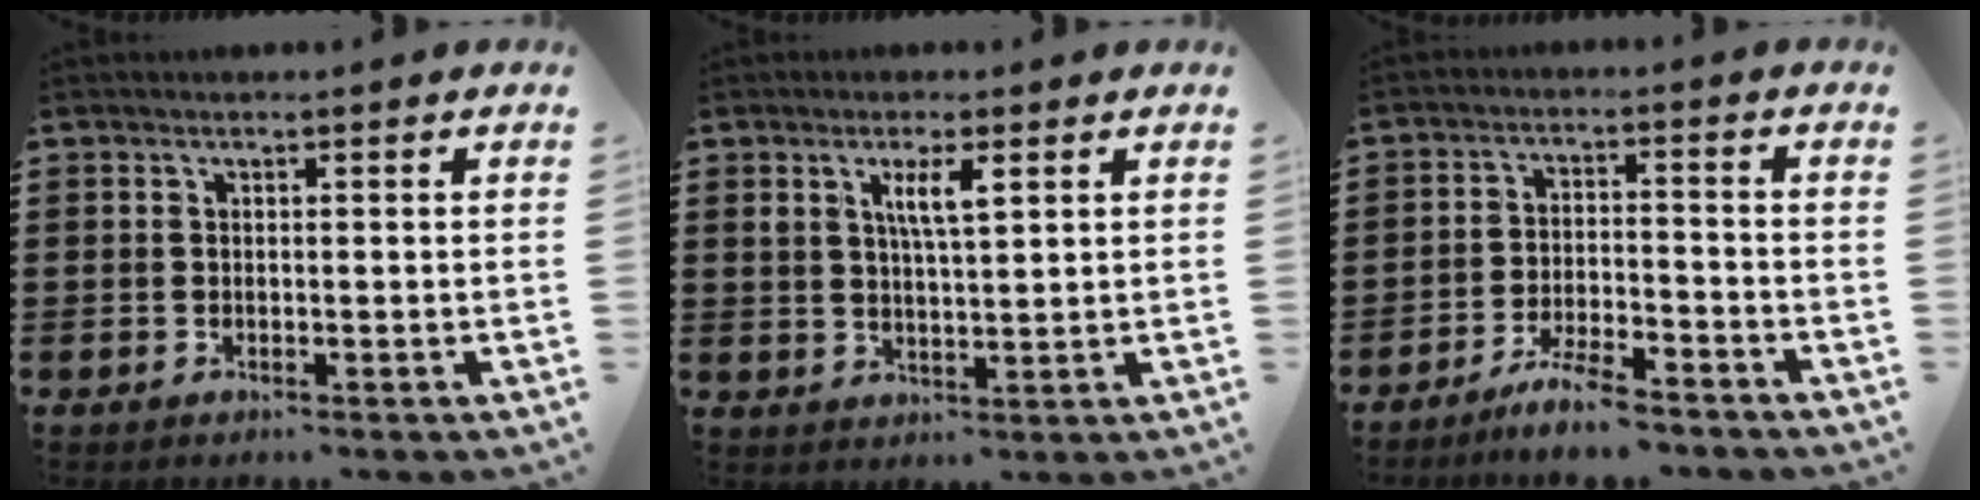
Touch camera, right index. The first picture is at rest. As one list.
[{"total": 4.3, "force": [1.8, 1.1, 3.7], "torque": [-0.070, 0.004, 0.026]}, {"total": 5.7, "force": [-5.1, 0.2, 2.4], "torque": [-0.055, -0.002, -0.102]}]